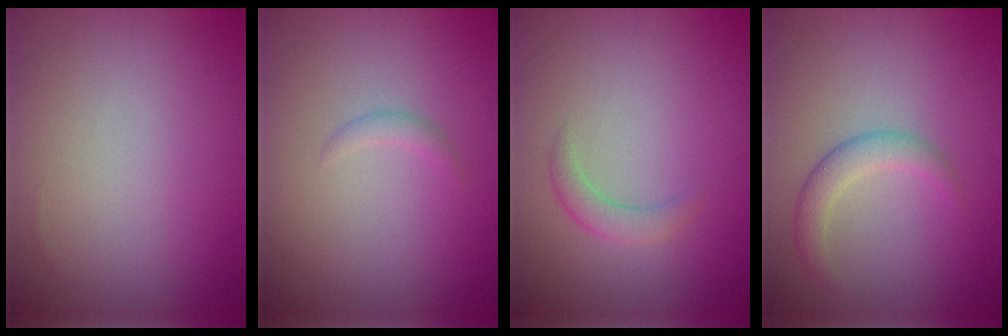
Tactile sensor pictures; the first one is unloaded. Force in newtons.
{"total": 0.8, "press": 0.8, "slide": 0.1}
{"total": 1.7, "press": 1.7, "slide": 0.1}
{"total": 2.3, "press": 2.3, "slide": 0.1}